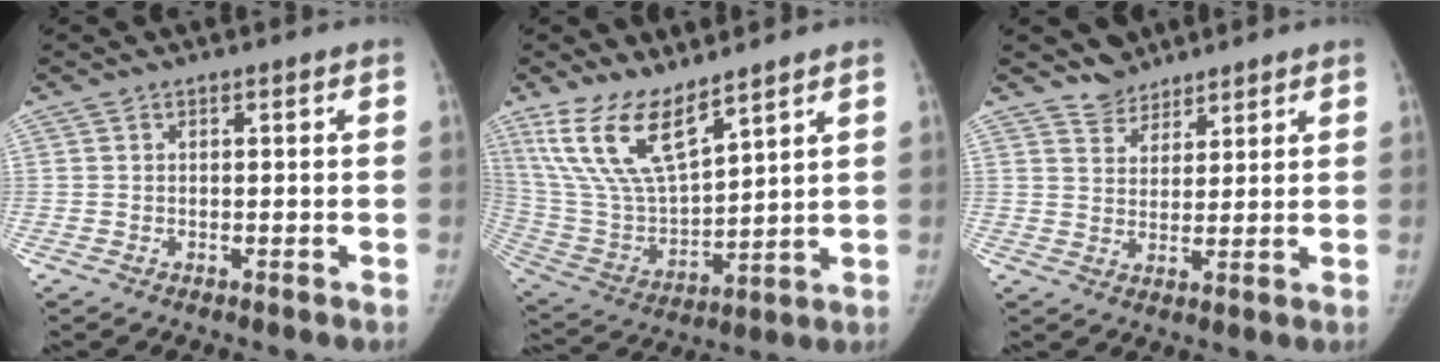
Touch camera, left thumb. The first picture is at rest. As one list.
[{"total": 15.2, "force": [10.4, 5.2, 9.8], "torque": [-0.181, -0.054, 0.222]}, {"total": 4.6, "force": [4.0, 2.3, -0.4], "torque": [0.034, -0.033, 0.069]}]